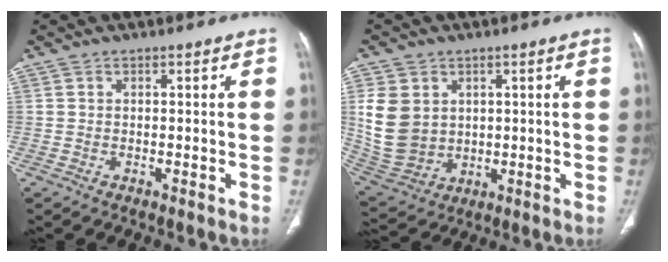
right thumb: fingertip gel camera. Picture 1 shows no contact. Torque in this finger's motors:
{"motor_torque": [0.16, 0.21, 0.16, 0.25, 0.10]}